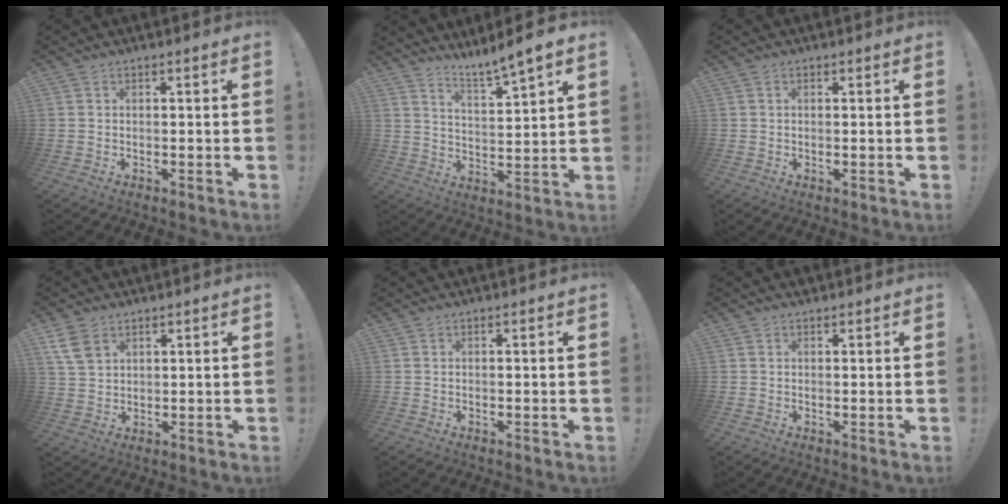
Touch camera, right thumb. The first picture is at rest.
{"total": 7.0, "force": [6.1, -0.5, 3.3], "torque": [-0.052, -0.052, 0.101]}
{"total": 0.6, "force": [0.3, 0.1, 0.5], "torque": [-0.004, -0.002, 0.004]}
{"total": 7.4, "force": [4.2, 4.6, 3.9], "torque": [-0.074, -0.010, 0.082]}
{"total": 0.0}
{"total": 0.9, "force": [0.7, 0.5, 0.2], "torque": [0.004, -0.003, 0.013]}